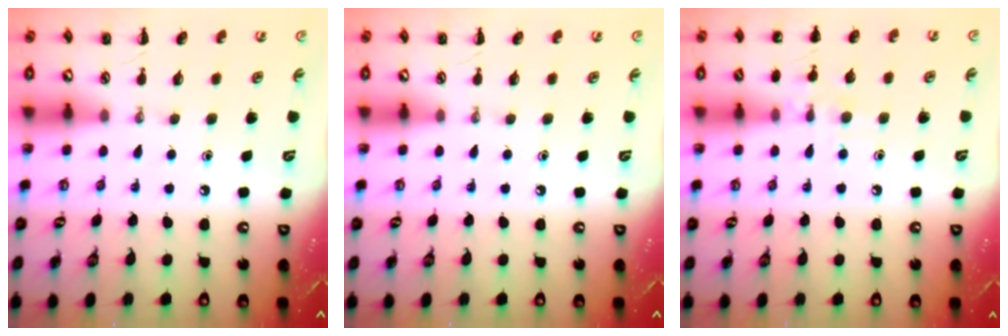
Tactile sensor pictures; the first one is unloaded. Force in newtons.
{"total": 0.0}
{"total": 7.9, "press": 7.7, "slide": 1.6}